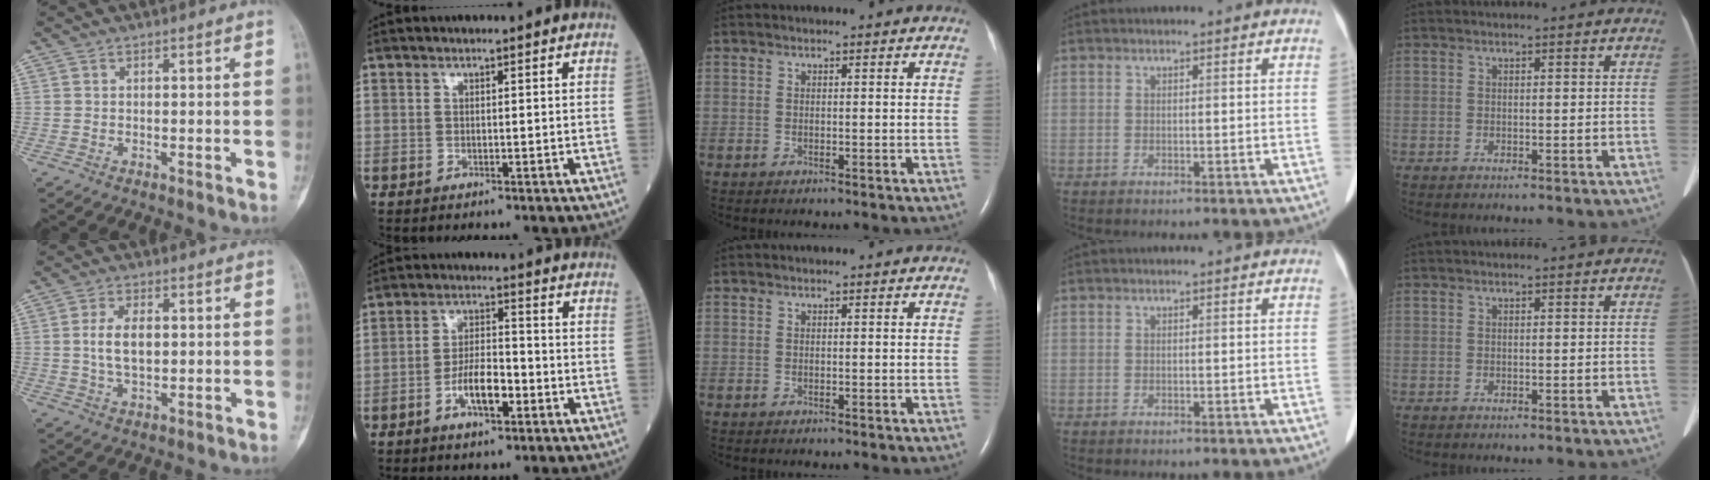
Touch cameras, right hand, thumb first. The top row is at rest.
{"thumb": {"total": 6.8, "force": [0.7, 3.7, 5.7], "torque": [-0.105, 0.000, 0.013]}, "index": {"total": 6.7, "force": [-2.8, 2.2, 5.6], "torque": [-0.108, 0.006, -0.052]}}